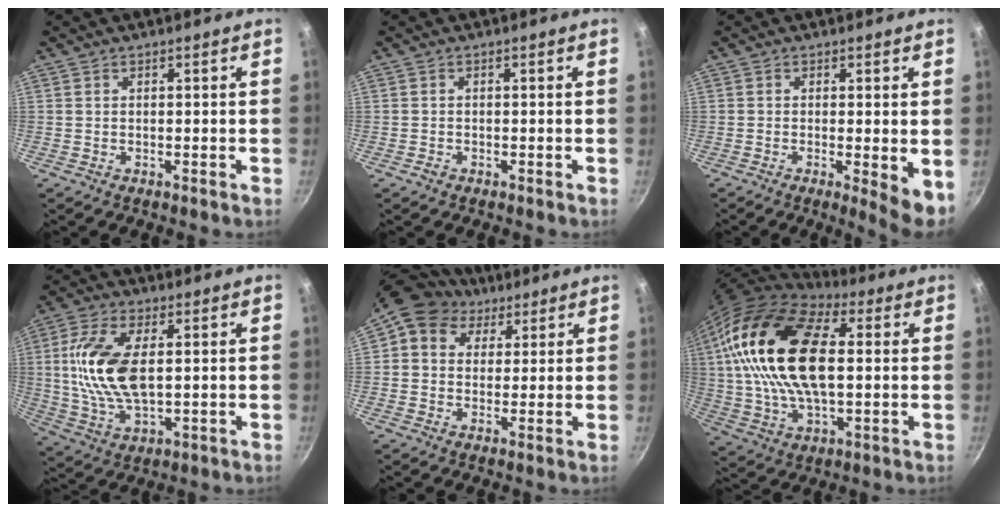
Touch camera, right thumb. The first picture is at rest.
{"total": 1.0, "force": [-0.6, 0.7, 0.3], "torque": [-0.007, 0.005, -0.012]}
{"total": 5.6, "force": [-0.9, 1.2, 5.4], "torque": [-0.073, -0.013, -0.011]}
{"total": 14.6, "force": [1.7, 7.4, 12.4], "torque": [-0.242, 0.002, 0.032]}
{"total": 10.4, "force": [5.4, 8.2, 3.5], "torque": [-0.040, 0.001, 0.079]}
{"total": 23.3, "force": [4.0, 12.5, 19.3], "torque": [-0.344, 0.005, 0.063]}